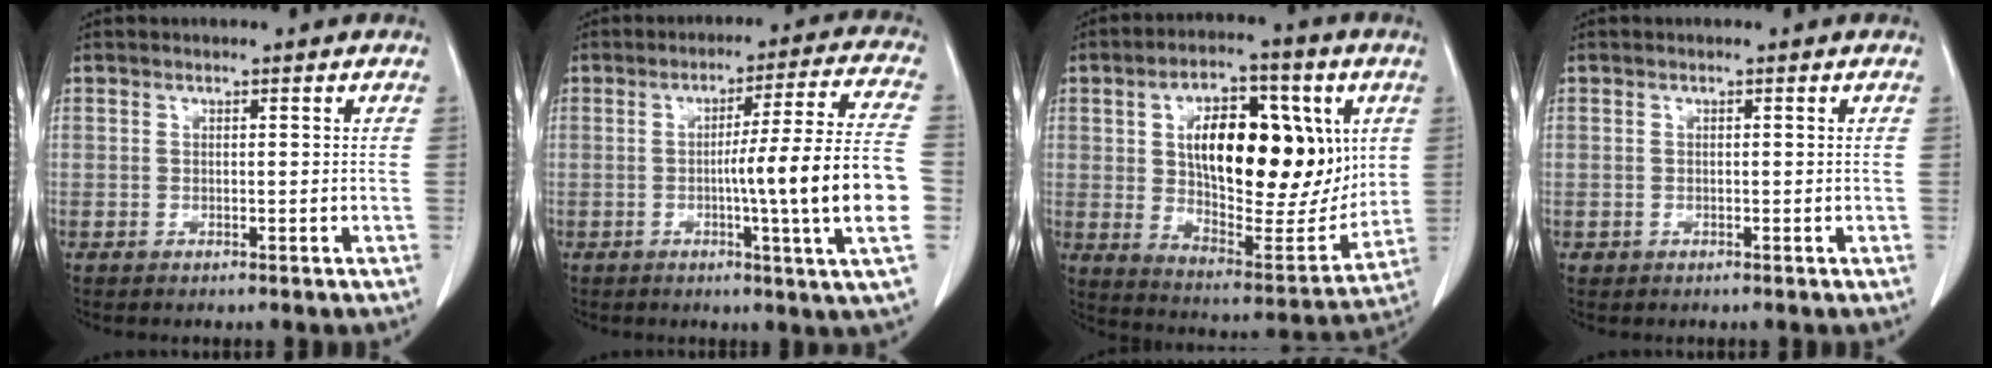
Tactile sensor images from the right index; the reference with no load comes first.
{"total": 15.4, "force": [-2.4, -2.2, 15.1], "torque": [-0.223, -0.006, -0.042]}
{"total": 22.8, "force": [4.7, 10.2, 19.9], "torque": [-0.321, 0.006, 0.077]}
{"total": 0.5, "force": [-0.2, 0.5, 0.0], "torque": [0.001, 0.004, -0.003]}